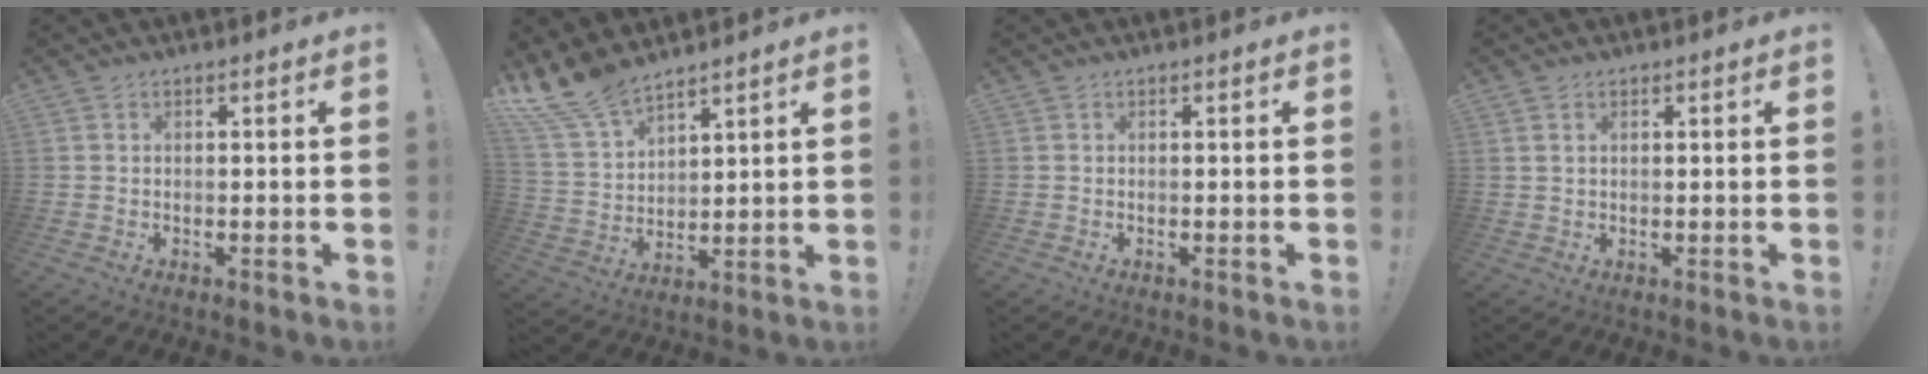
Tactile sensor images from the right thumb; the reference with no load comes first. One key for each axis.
{"total": 12.0, "fx": 10.3, "fy": 4.6, "fz": 4.0, "tx": -0.096, "ty": -0.064, "tz": 0.199}
{"total": 0.0}
{"total": 1.5, "fx": 0.8, "fy": 0.9, "fz": 0.9, "tx": -0.011, "ty": 0.000, "tz": 0.013}